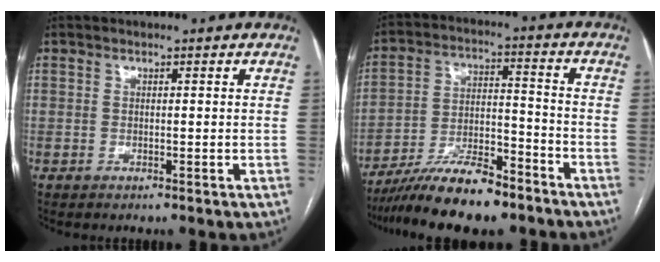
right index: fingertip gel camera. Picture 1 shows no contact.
{"total": 13.6, "force": [-11.0, 2.8, 7.5], "torque": [-0.131, 0.000, -0.194]}